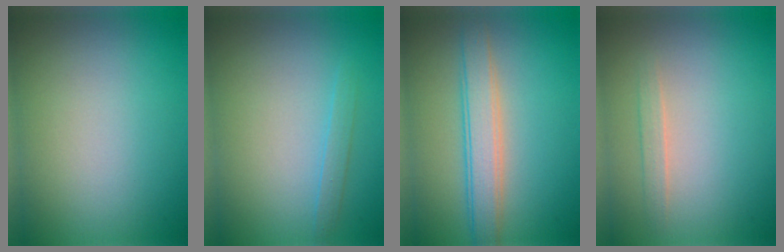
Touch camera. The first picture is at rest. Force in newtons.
{"total": 1.1, "press": 1.1, "slide": 0.1}
{"total": 3.9, "press": 3.9, "slide": 0.3}
{"total": 1.1, "press": 1.1, "slide": 0.2}